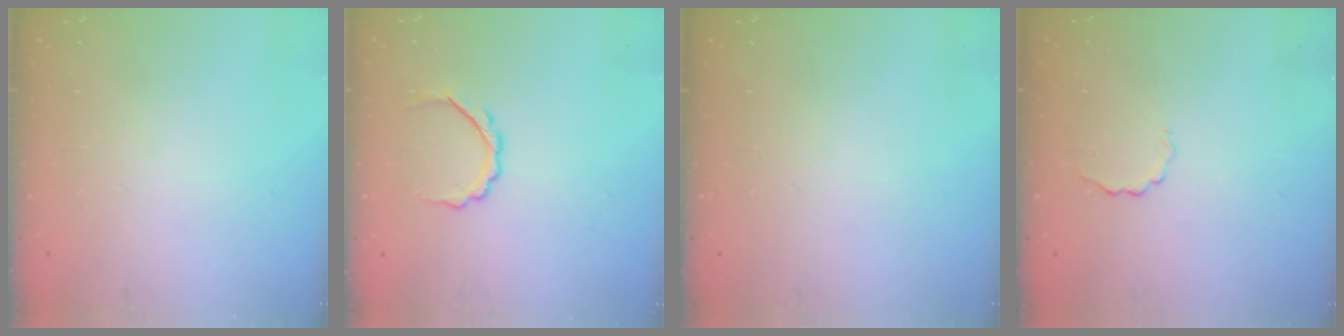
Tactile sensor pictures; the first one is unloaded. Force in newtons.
{"total": 4.5, "press": 4.5, "slide": 0.6}
{"total": 0.0}
{"total": 2.0, "press": 1.9, "slide": 0.7}